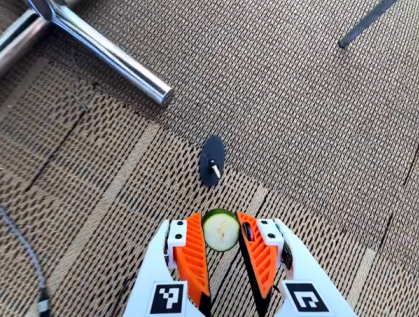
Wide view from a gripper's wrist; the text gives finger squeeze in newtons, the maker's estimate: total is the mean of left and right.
{"total": 6.4, "left": 6.0, "right": 6.9}